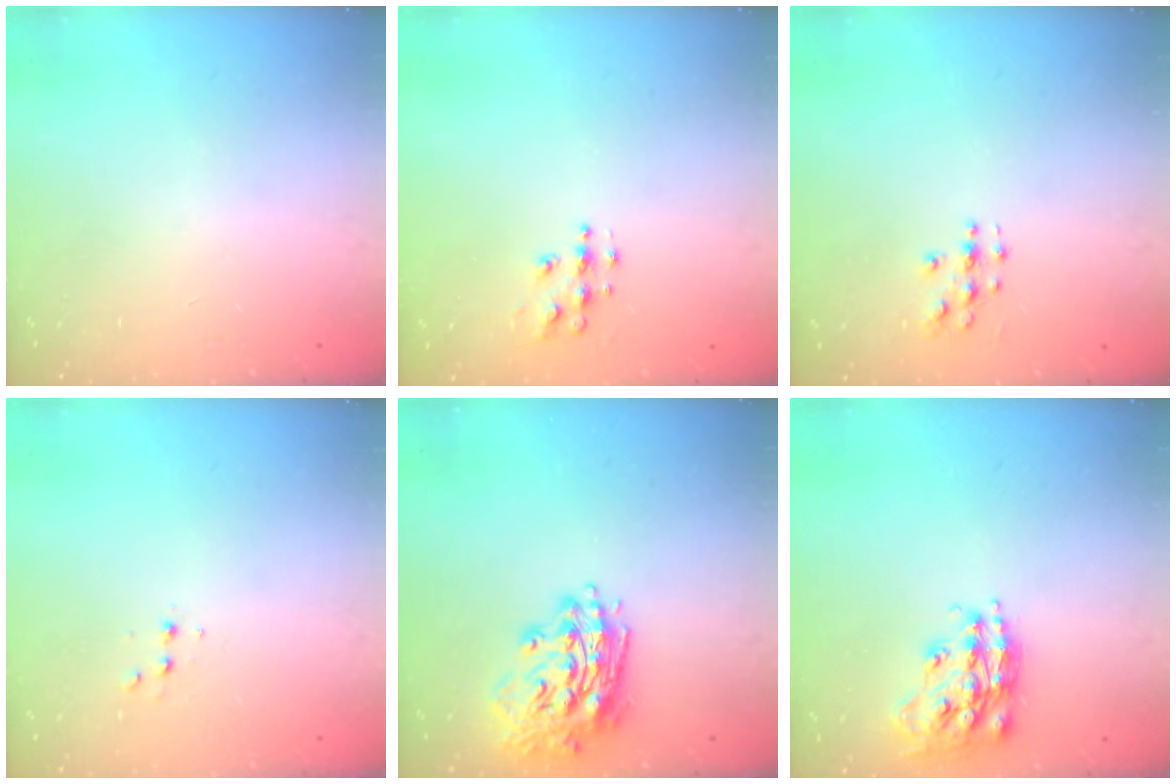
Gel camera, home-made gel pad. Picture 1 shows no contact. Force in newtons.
{"total": 5.9, "press": 5.9, "slide": 0.2}
{"total": 3.1, "press": 3.1, "slide": 0.2}
{"total": 2.6, "press": 2.5, "slide": 0.8}
{"total": 16.2, "press": 16.0, "slide": 2.6}
{"total": 17.2, "press": 17.2, "slide": 1.4}